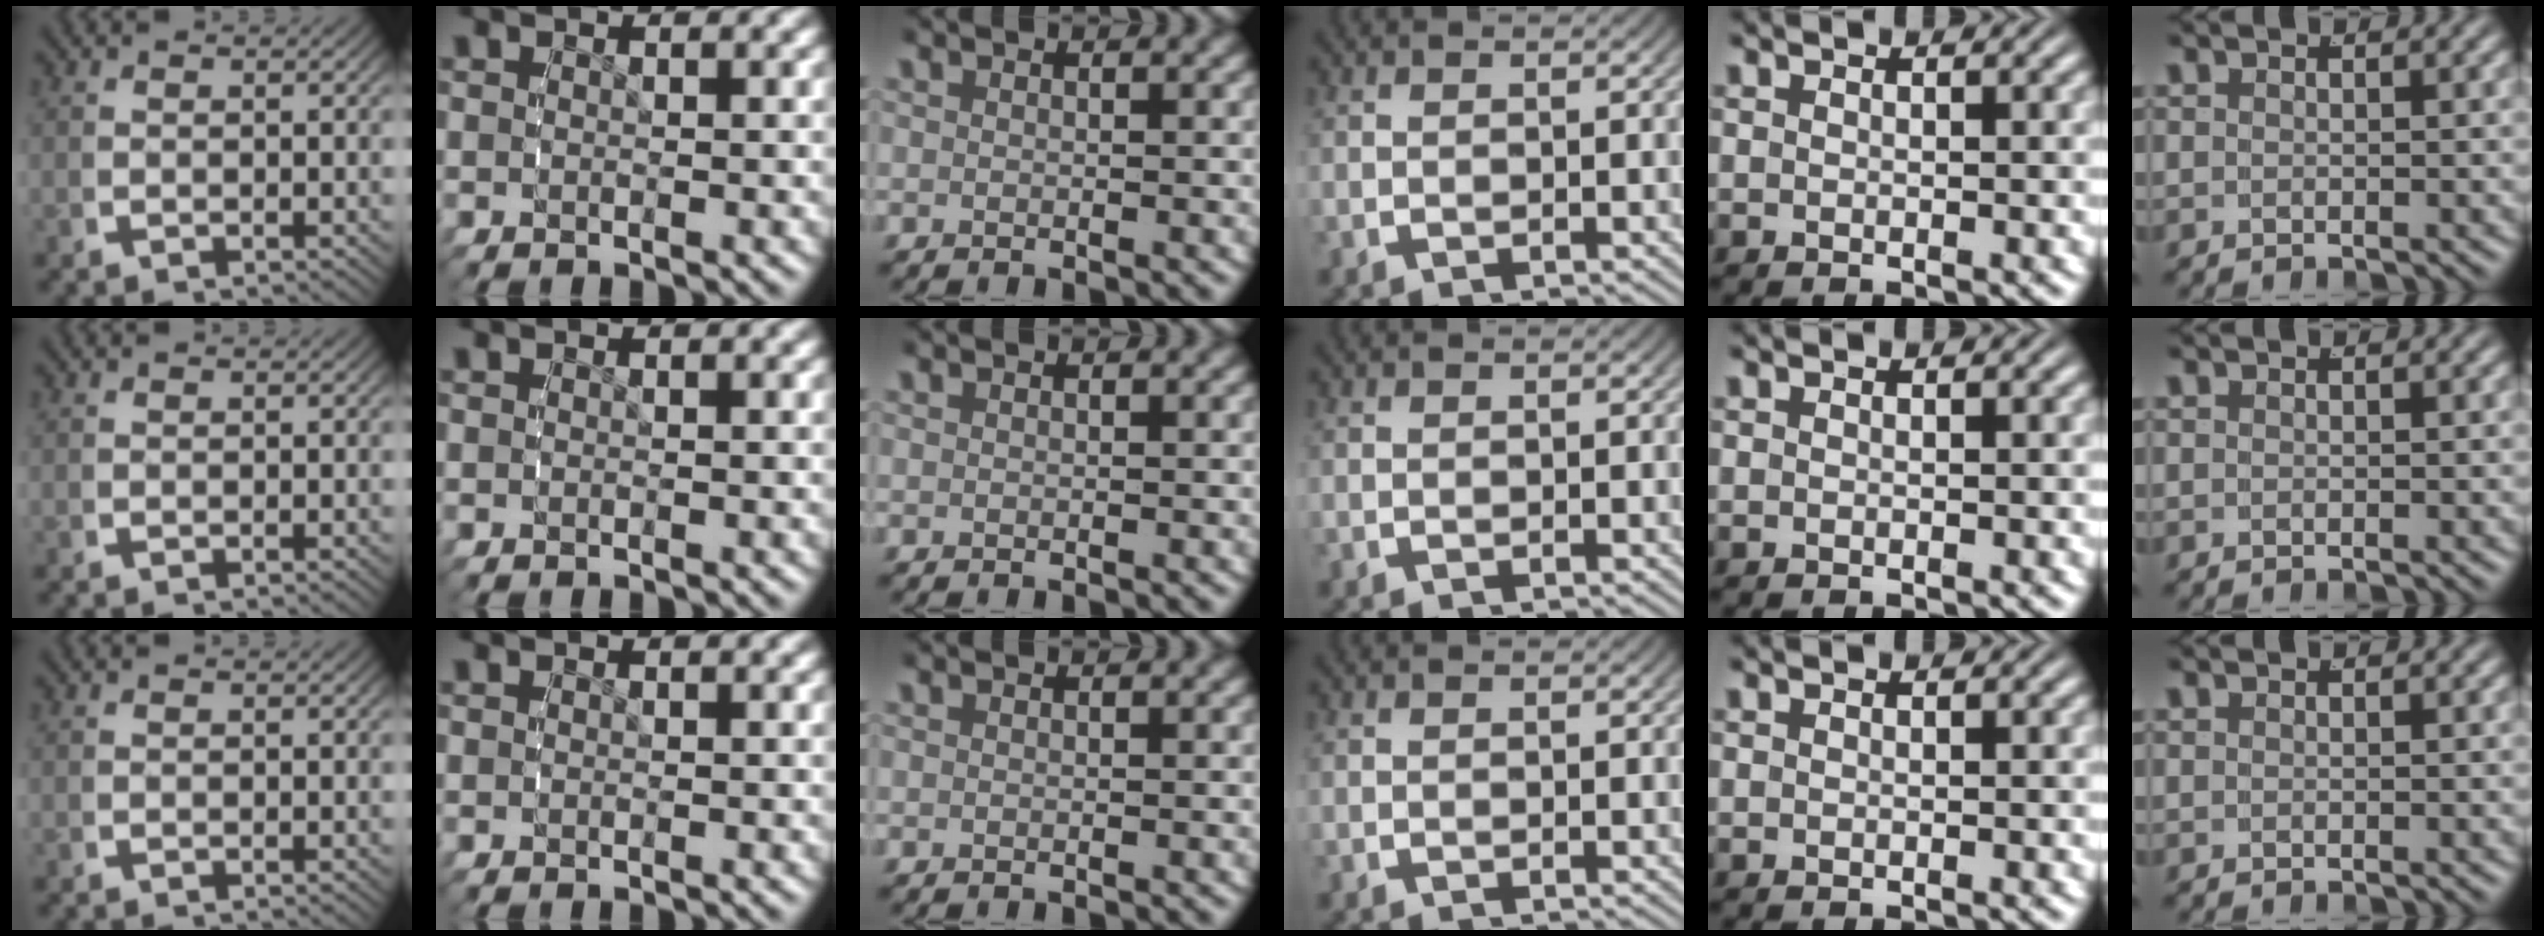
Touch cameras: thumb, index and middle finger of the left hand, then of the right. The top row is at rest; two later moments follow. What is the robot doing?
{"motion": "reach", "object": "backpack"}